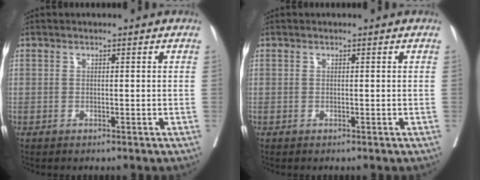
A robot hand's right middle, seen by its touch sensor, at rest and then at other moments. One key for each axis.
{"total": 0.0}